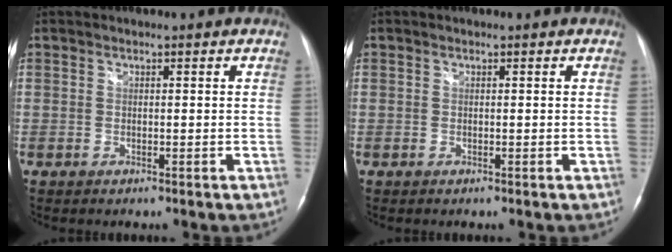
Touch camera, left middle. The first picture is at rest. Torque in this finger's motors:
{"motor_torque": [0.02, -0.01, -0.07, 0.00]}